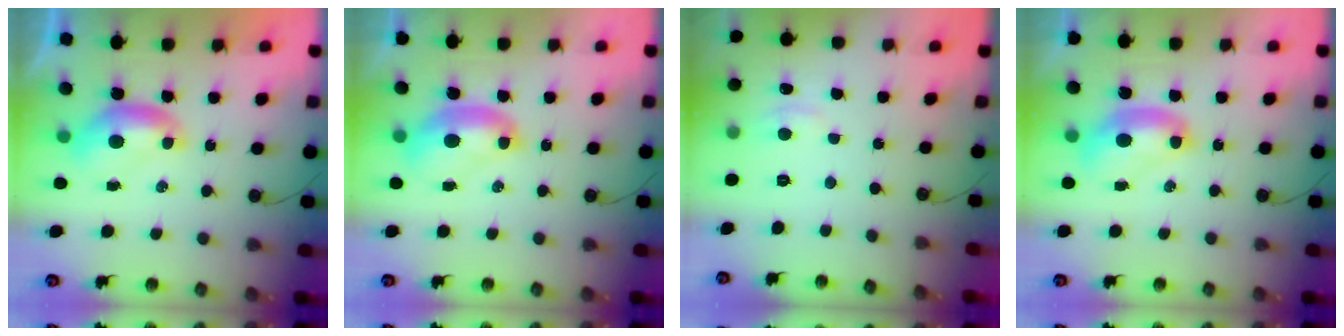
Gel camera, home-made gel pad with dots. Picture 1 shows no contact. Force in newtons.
{"total": 3.2, "press": 3.2, "slide": 0.2}
{"total": 2.5, "press": 2.5, "slide": 0.6}
{"total": 2.6, "press": 2.6, "slide": 0.1}